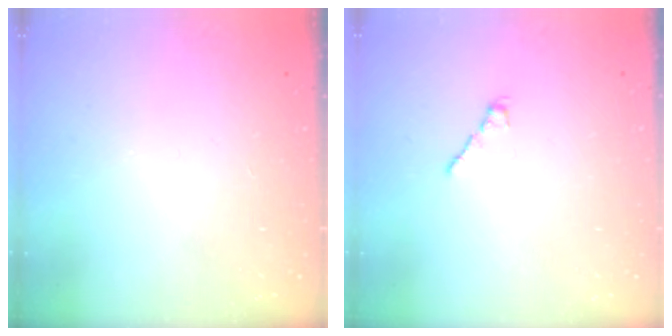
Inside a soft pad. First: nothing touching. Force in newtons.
{"total": 1.7, "press": 1.5, "slide": 0.6}